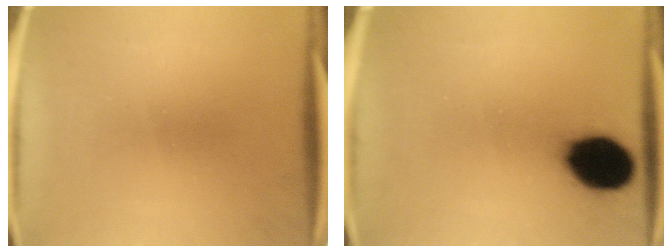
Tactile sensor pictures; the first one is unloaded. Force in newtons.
{"total": 14.3}